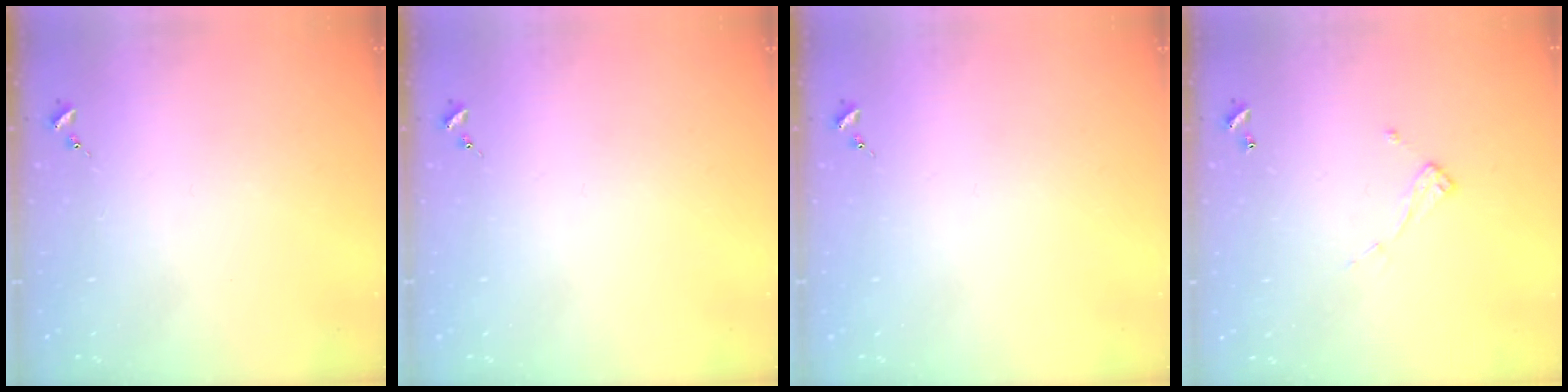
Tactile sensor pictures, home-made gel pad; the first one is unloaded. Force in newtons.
{"total": 0.0}
{"total": 0.0}
{"total": 6.9, "press": 6.9, "slide": 0.3}